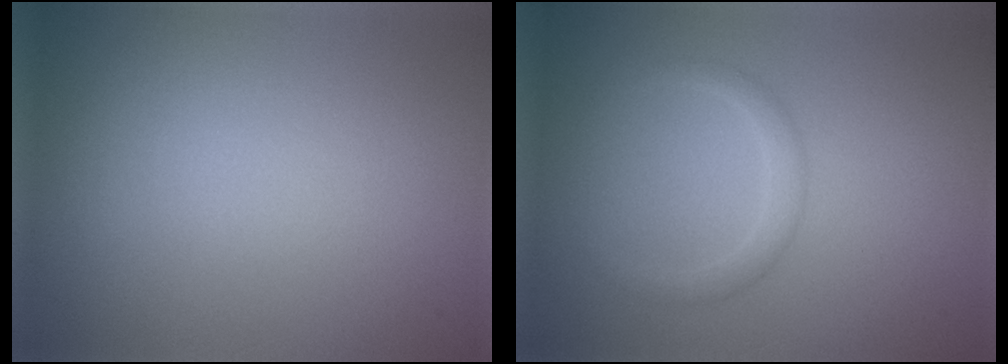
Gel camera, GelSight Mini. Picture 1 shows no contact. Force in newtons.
{"total": 1.4, "press": 1.4, "slide": 0.1}